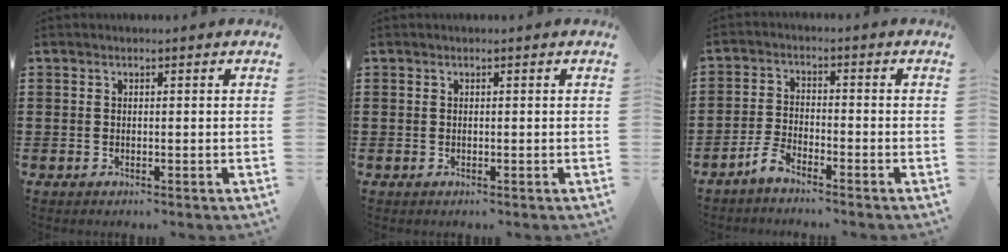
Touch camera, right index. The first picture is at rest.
{"total": 0.0}
{"total": 3.2, "force": [-3.0, 0.4, 1.2], "torque": [-0.035, 0.004, -0.064]}